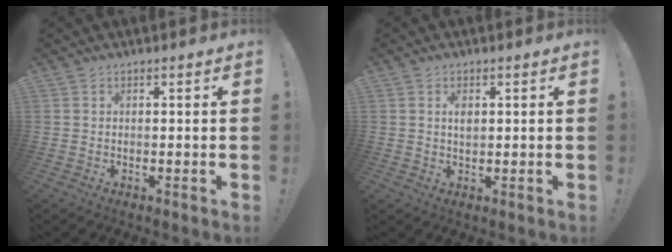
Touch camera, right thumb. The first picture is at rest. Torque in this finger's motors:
{"motor_torque": [0.21, 0.01, 0.62, -0.61, 0.05]}